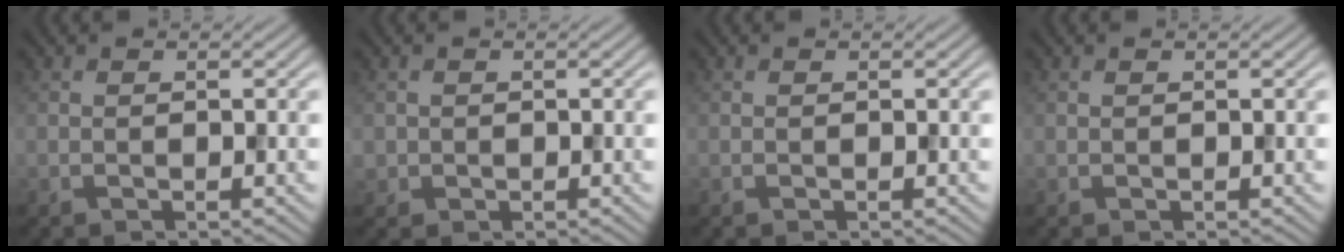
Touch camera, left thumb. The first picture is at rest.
{"total": 1.2, "force": [0.0, 1.2, 0.0], "torque": [0.001, -0.005, -0.001]}
{"total": 0.0}
{"total": 0.0}